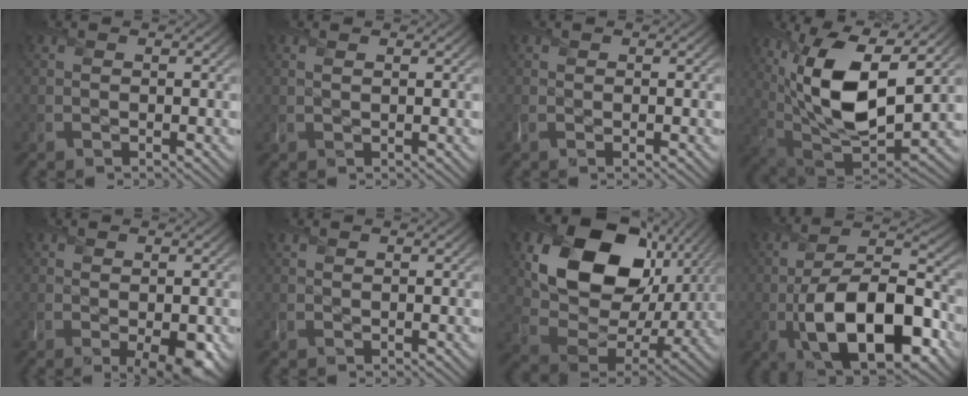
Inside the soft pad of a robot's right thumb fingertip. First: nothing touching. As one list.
[{"total": 0.9, "force": [0.6, 0.2, 0.6], "torque": [-0.008, -0.001, 0.006]}, {"total": 0.0}, {"total": 15.3, "force": [4.8, 6.4, 13.0], "torque": [-0.258, -0.002, 0.090]}, {"total": 3.6, "force": [-1.3, 1.4, 3.1], "torque": [-0.042, -0.016, -0.010]}, {"total": 0.0}, {"total": 17.2, "force": [7.1, 12.2, 9.8], "torque": [-0.190, -0.001, 0.137]}, {"total": 15.1, "force": [-5.2, 7.3, 12.2], "torque": [-0.202, -0.022, -0.092]}]